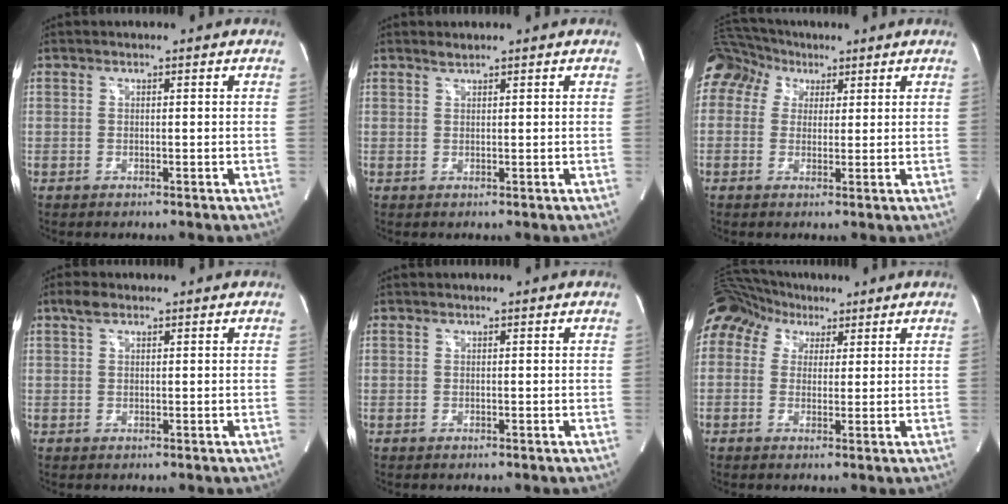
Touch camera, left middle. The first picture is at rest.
{"total": 0.8, "force": [0.8, 0.0, 0.1], "torque": [-0.008, 0.000, 0.018]}
{"total": 14.6, "force": [7.5, 11.5, 5.1], "torque": [-0.164, 0.085, 0.147]}
{"total": 1.6, "force": [1.1, 0.8, 0.9], "torque": [-0.023, 0.013, 0.022]}
{"total": 0.0}
{"total": 16.7, "force": [8.7, 12.6, 6.6], "torque": [-0.205, 0.099, 0.167]}